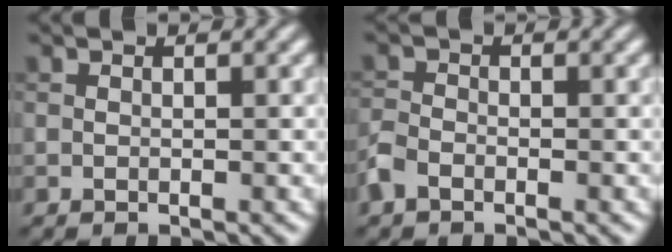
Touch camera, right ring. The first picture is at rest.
{"total": 2.0, "force": [-1.3, 1.2, 1.0], "torque": [-0.022, 0.001, -0.036]}